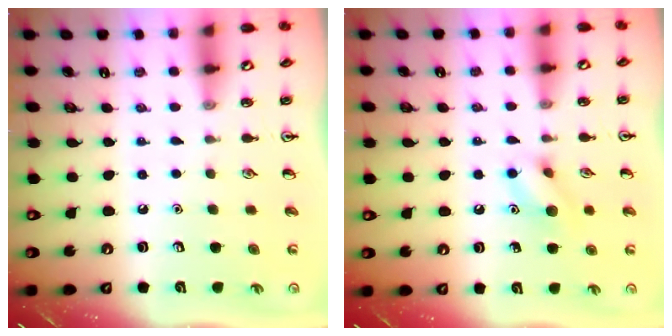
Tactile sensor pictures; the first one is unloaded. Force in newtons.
{"total": 8.9, "press": 8.9, "slide": 0.6}